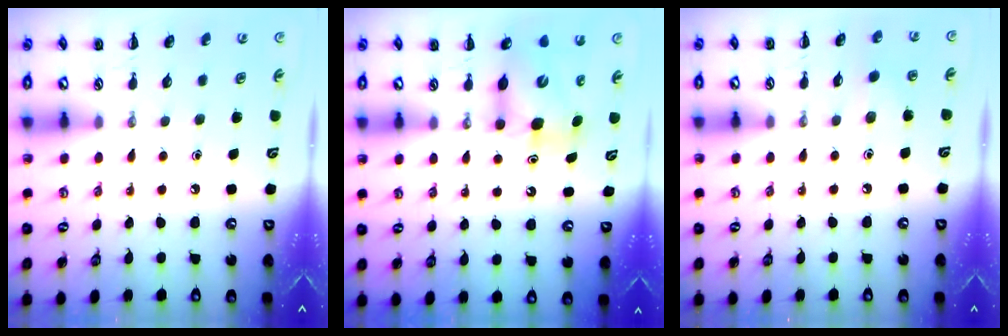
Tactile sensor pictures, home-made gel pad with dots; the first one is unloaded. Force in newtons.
{"total": 7.3, "press": 7.2, "slide": 1.4}
{"total": 4.1, "press": 3.9, "slide": 1.2}